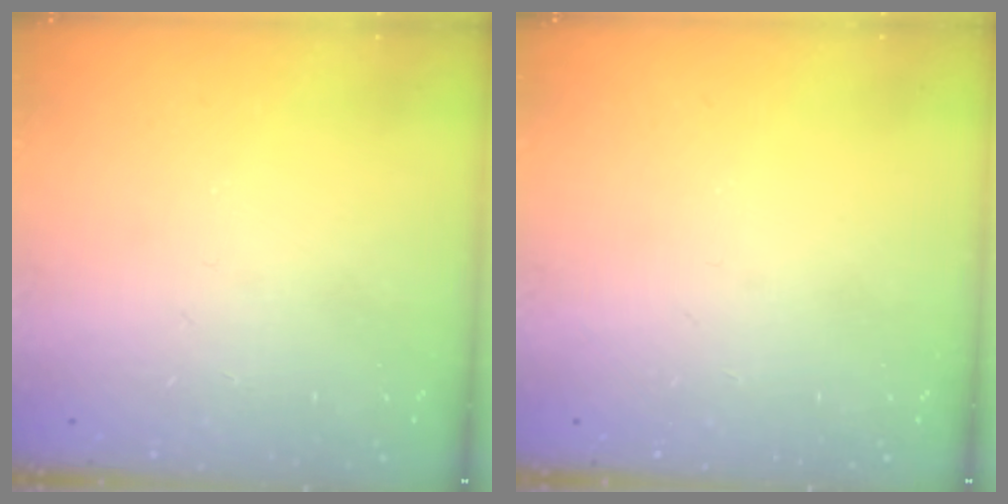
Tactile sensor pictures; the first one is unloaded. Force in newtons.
{"total": 0.0}